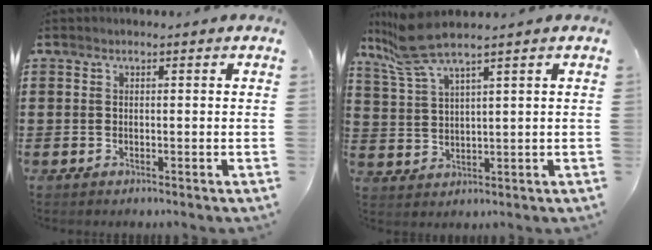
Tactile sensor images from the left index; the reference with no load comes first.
{"total": 7.1, "force": [5.3, 0.7, 4.7], "torque": [-0.122, -0.013, 0.093]}